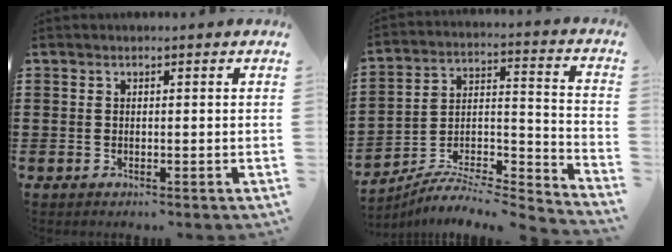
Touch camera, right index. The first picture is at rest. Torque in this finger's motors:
{"motor_torque": [0.60, 1.43, -0.71, -0.21]}